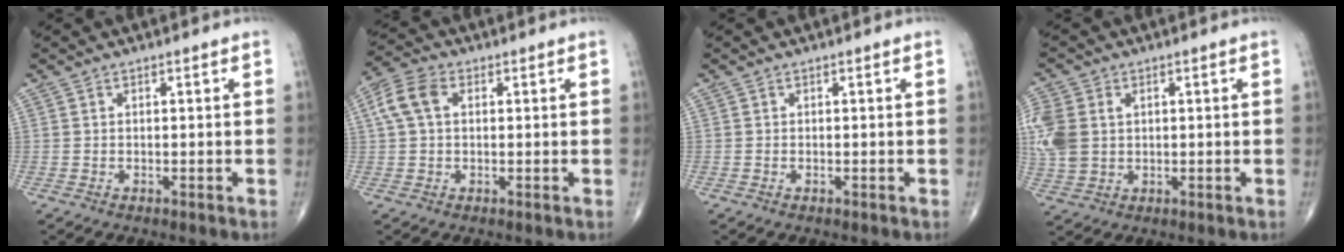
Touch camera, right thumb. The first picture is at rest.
{"total": 6.2, "force": [1.3, 4.1, 4.5], "torque": [-0.100, 0.019, 0.022]}
{"total": 0.0}
{"total": 11.2, "force": [1.7, 8.4, 7.1], "torque": [-0.191, 0.002, 0.040]}